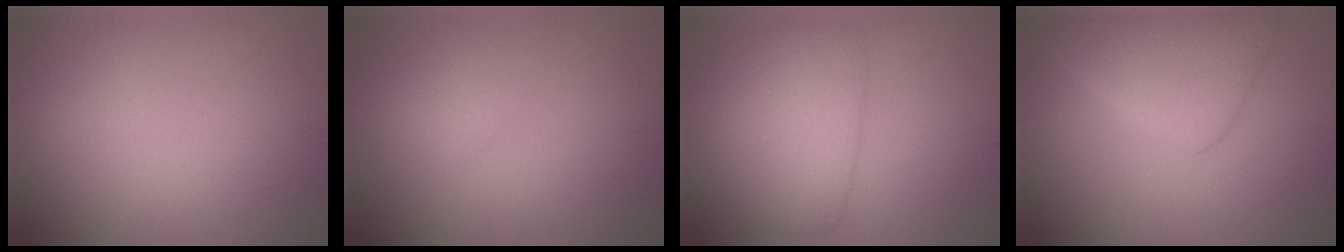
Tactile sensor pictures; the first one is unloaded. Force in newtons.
{"total": 1.2, "press": 1.2, "slide": 0.0}
{"total": 5.4, "press": 5.4, "slide": 0.2}
{"total": 5.0, "press": 5.0, "slide": 0.4}